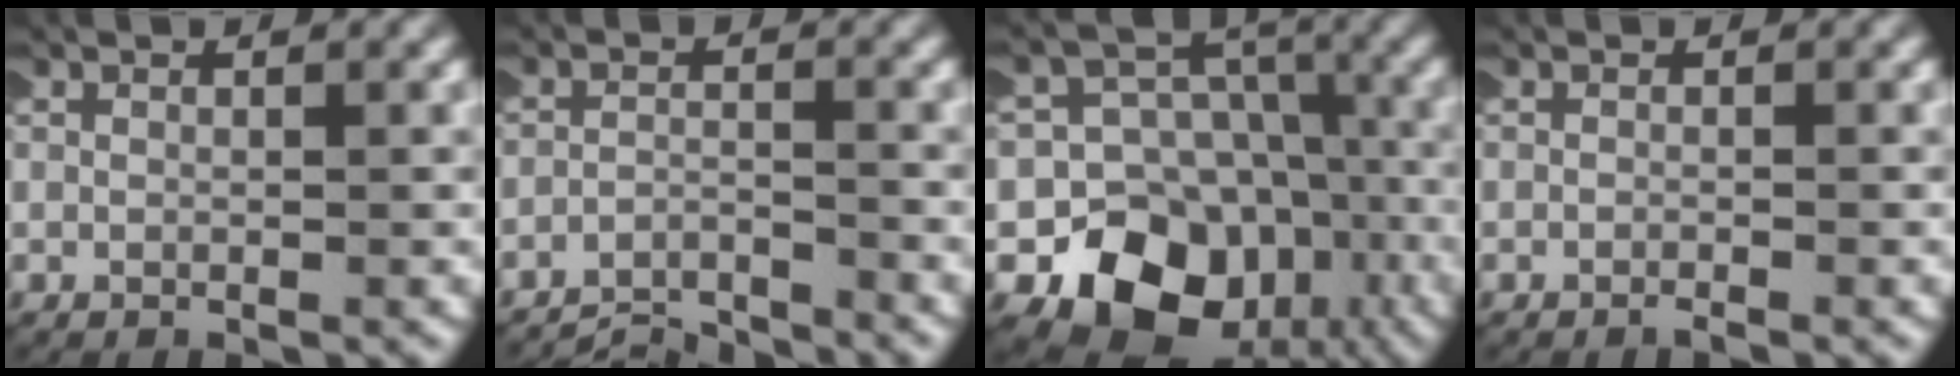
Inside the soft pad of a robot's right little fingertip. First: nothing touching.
{"total": 4.8, "force": [-4.7, 0.8, 0.4], "torque": [-0.010, -0.019, -0.077]}
{"total": 14.5, "force": [-6.0, 11.8, 6.0], "torque": [-0.123, -0.052, -0.097]}
{"total": 0.5, "force": [-0.5, -0.2, 0.1], "torque": [-0.005, -0.003, -0.008]}